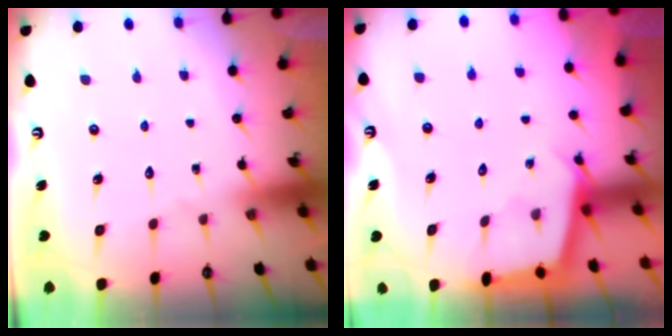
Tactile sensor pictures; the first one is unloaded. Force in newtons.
{"total": 2.7, "press": 2.7, "slide": 0.3}